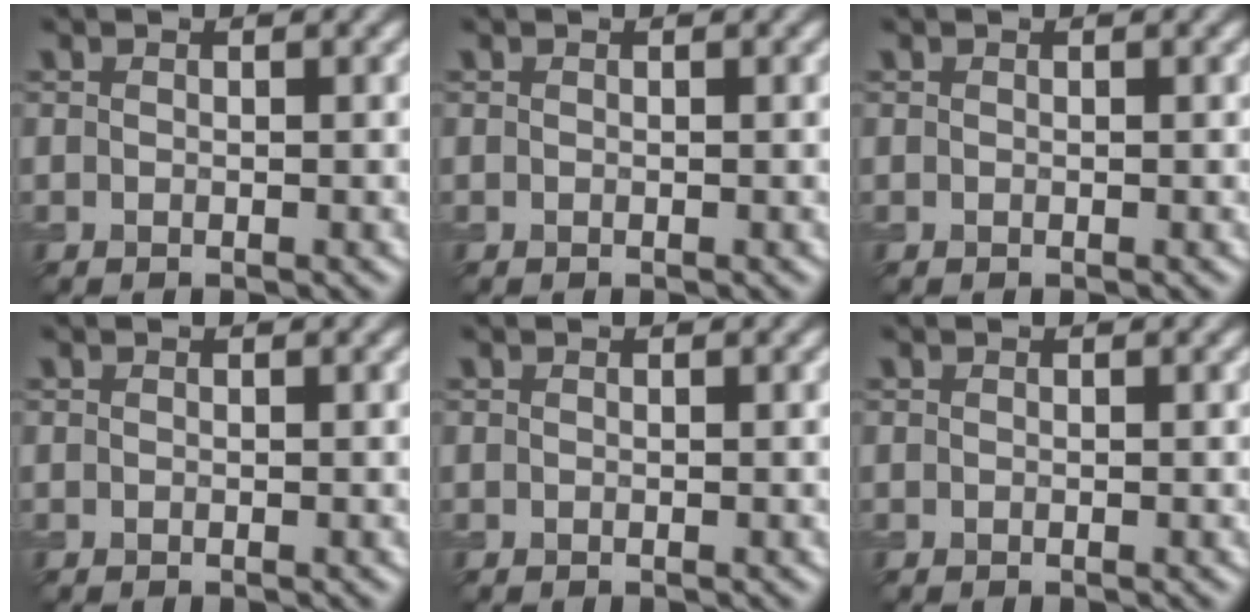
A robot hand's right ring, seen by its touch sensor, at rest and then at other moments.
{"total": 0.0}
{"total": 0.0}
{"total": 0.0}
{"total": 0.0}
{"total": 0.0}